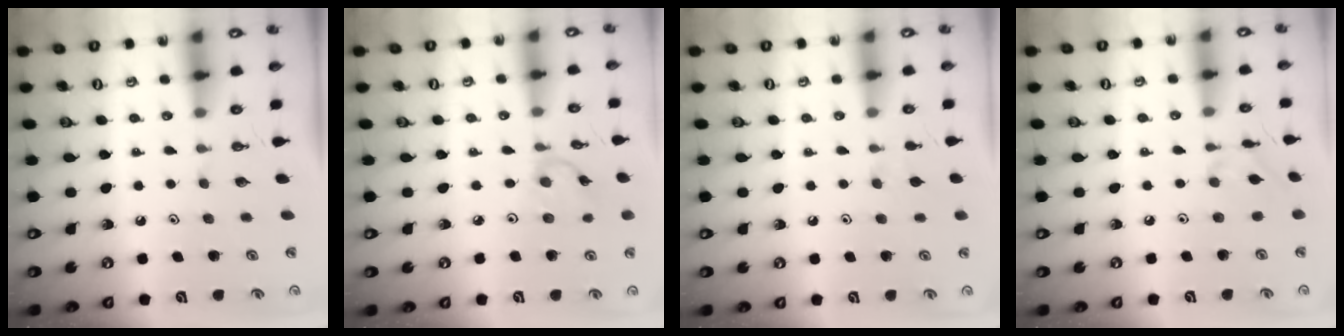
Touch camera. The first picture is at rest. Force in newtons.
{"total": 2.9, "press": 2.9, "slide": 0.3}
{"total": 4.1, "press": 4.1, "slide": 0.6}
{"total": 2.1, "press": 2.1, "slide": 0.3}